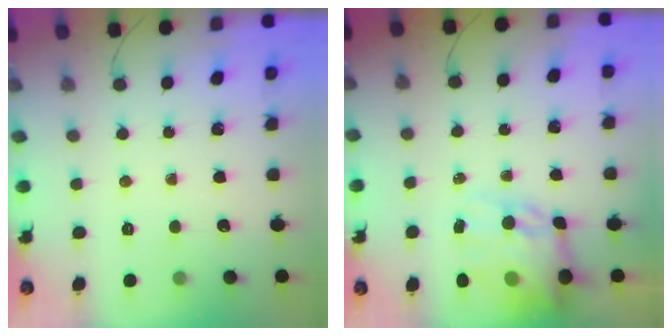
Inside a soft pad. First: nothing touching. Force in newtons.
{"total": 15.8, "press": 15.3, "slide": 4.1}